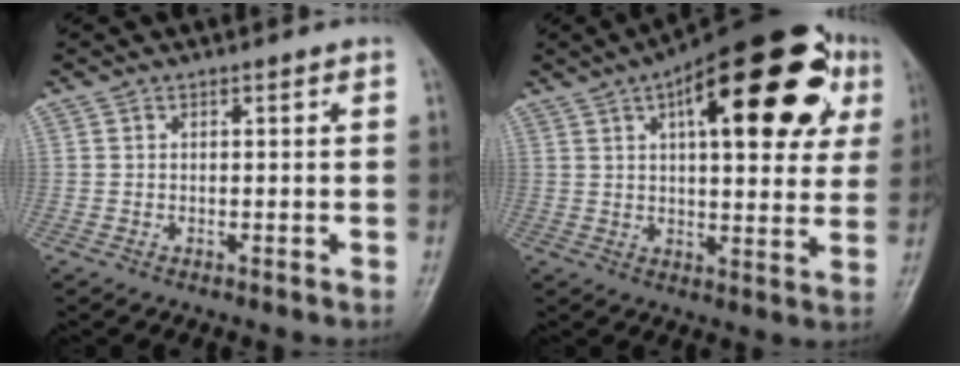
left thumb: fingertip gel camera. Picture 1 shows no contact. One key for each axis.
{"total": 26.7, "fx": 10.4, "fy": 10.8, "fz": 22.0, "tx": -0.281, "ty": 0.015, "tz": 0.140}